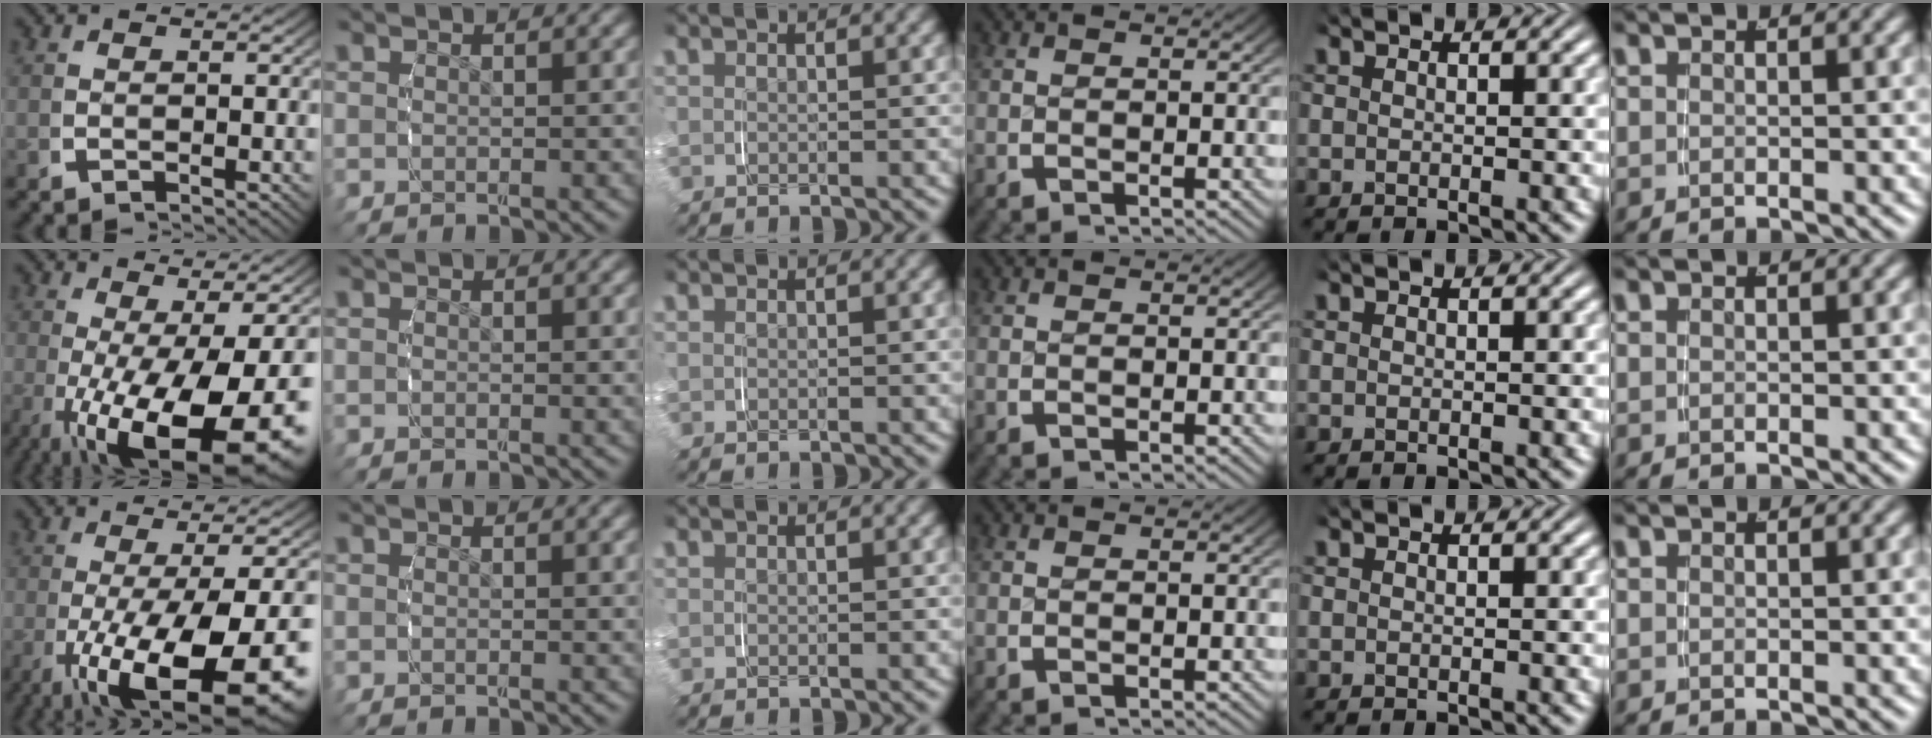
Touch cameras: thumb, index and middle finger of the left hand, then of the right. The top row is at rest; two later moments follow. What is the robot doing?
{"motion": "grasp_and_lifting", "object": "glasses case"}